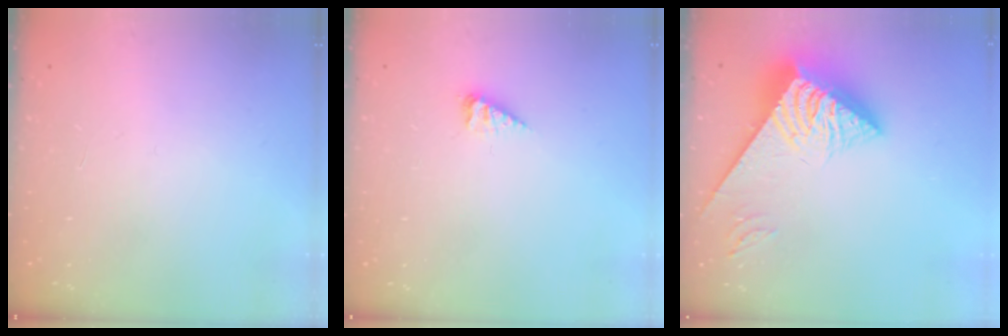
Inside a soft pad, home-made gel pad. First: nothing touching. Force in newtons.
{"total": 3.9, "press": 3.9, "slide": 0.5}
{"total": 8.6, "press": 8.5, "slide": 1.1}